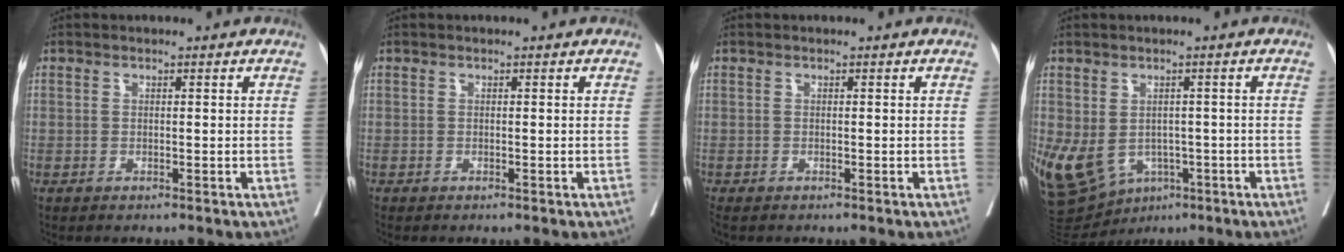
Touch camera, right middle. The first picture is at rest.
{"total": 0.0}
{"total": 1.1, "force": [-1.0, 0.4, 0.3], "torque": [-0.012, -0.005, -0.019]}
{"total": 12.1, "force": [-4.6, 8.8, 6.9], "torque": [-0.150, -0.001, -0.059]}